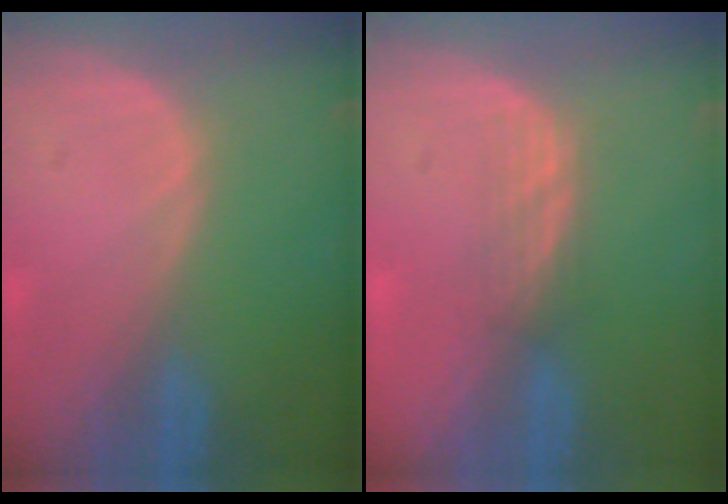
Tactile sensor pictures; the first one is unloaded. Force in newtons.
{"total": 2.3, "press": 2.2, "slide": 0.3}